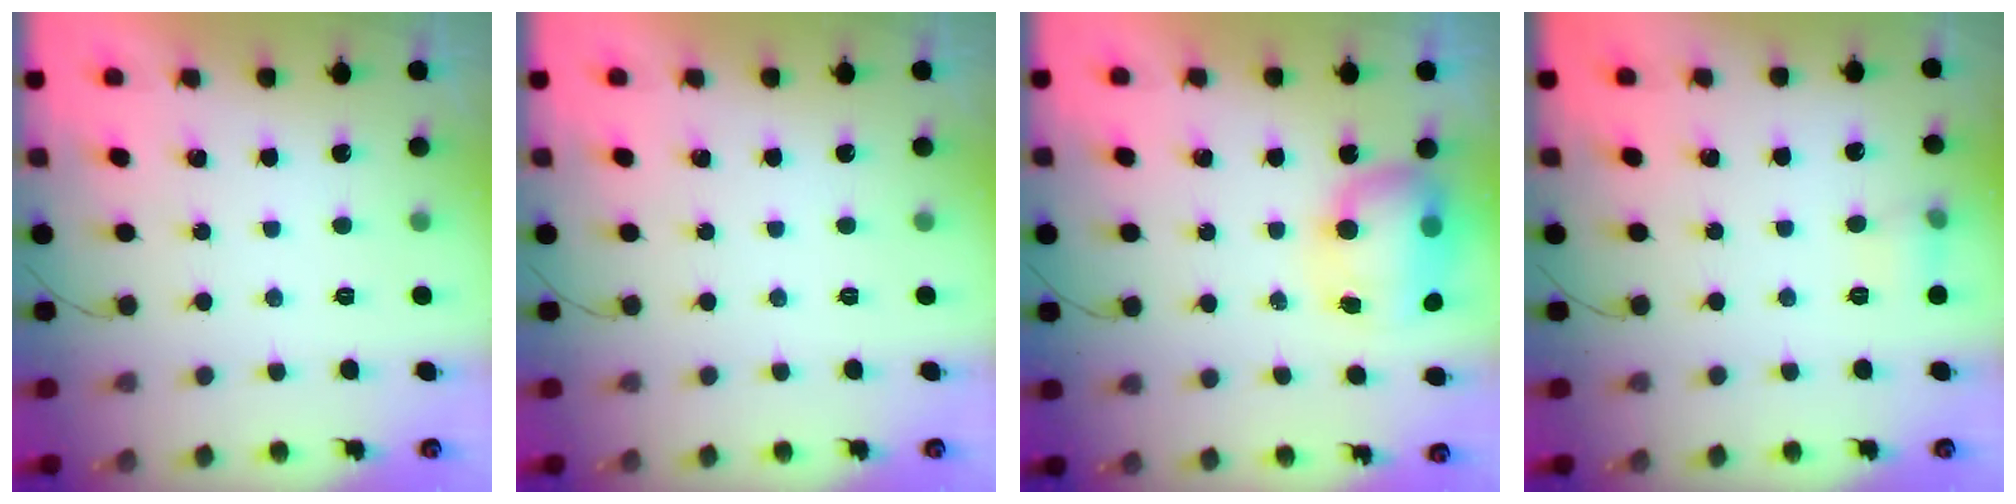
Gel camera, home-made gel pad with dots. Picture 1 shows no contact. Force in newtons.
{"total": 0.0}
{"total": 9.7, "press": 9.3, "slide": 2.9}
{"total": 5.6, "press": 5.4, "slide": 1.5}